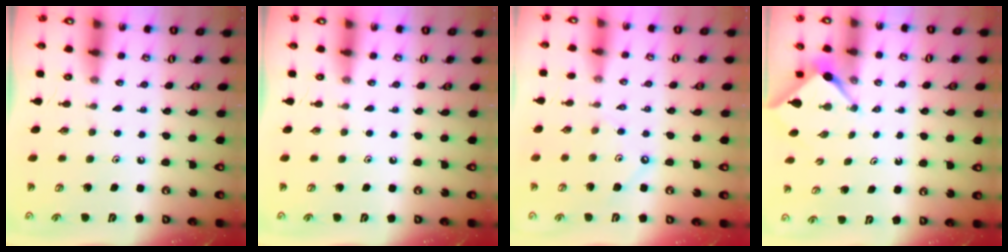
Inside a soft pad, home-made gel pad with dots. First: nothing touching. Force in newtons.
{"total": 0.0}
{"total": 2.1, "press": 2.1, "slide": 0.4}
{"total": 3.0, "press": 3.0, "slide": 0.4}